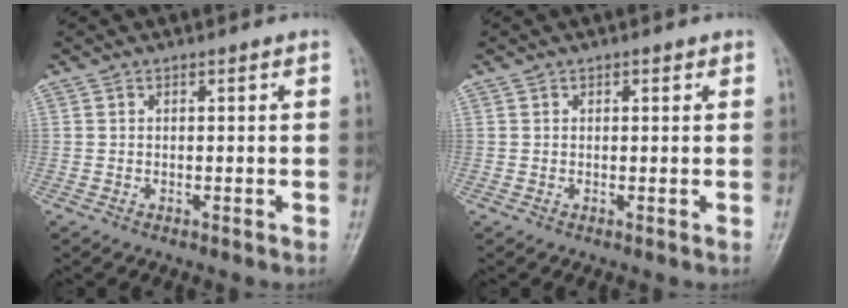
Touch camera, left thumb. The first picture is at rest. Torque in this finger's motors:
{"motor_torque": [-0.32, -0.09, -0.20, -0.09, 0.03]}